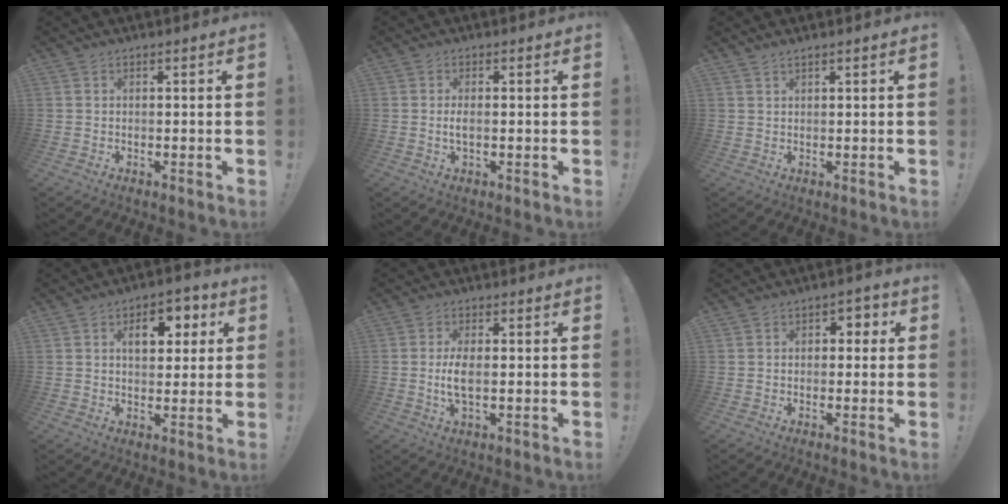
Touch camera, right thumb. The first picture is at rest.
{"total": 2.4, "force": [-0.2, 0.8, 2.3], "torque": [-0.042, -0.003, -0.008]}
{"total": 1.1, "force": [1.0, -0.2, 0.5], "torque": [-0.013, 0.000, 0.019]}
{"total": 9.5, "force": [3.1, 6.0, 6.6], "torque": [-0.079, -0.004, 0.049]}
{"total": 5.9, "force": [-0.1, 2.2, 5.5], "torque": [-0.103, -0.012, -0.006]}
{"total": 3.5, "force": [0.1, 2.9, 1.9], "torque": [-0.012, 0.002, -0.005]}